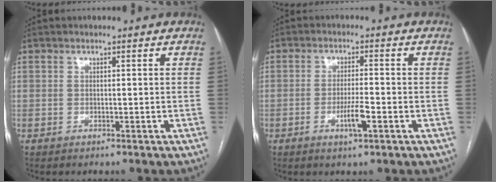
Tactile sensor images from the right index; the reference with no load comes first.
{"total": 4.2, "force": [-1.7, 0.4, 3.8], "torque": [-0.071, -0.004, -0.030]}